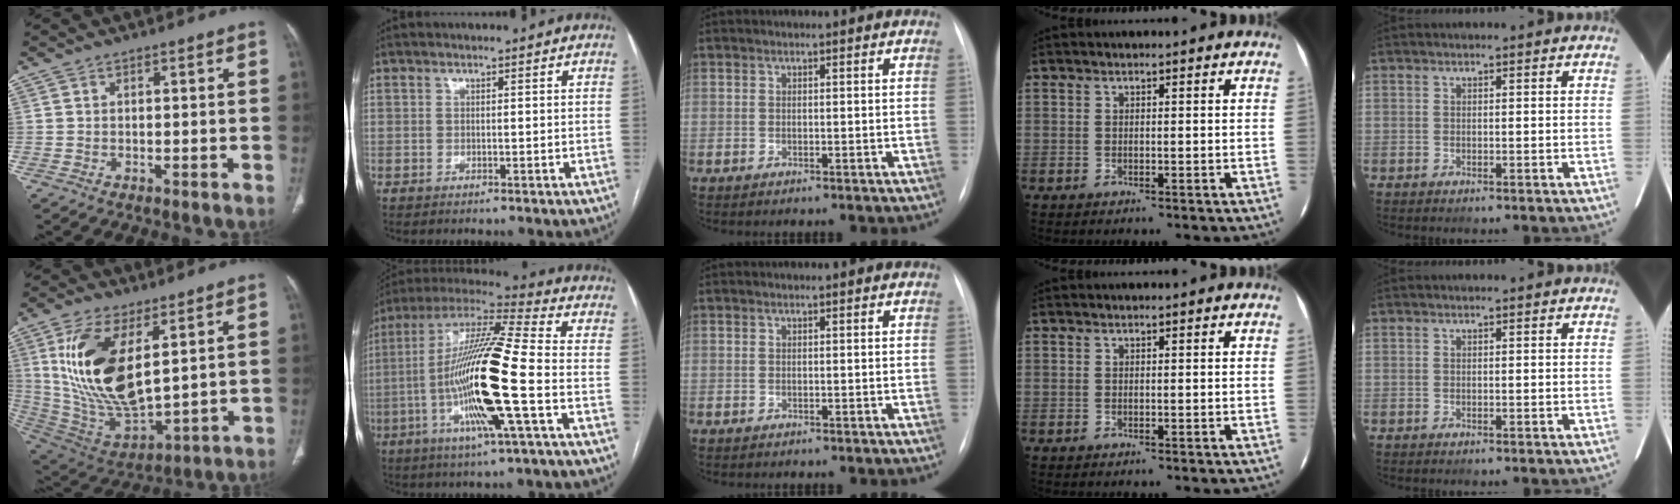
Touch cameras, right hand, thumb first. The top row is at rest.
{"thumb": {"total": 20.5, "force": [6.2, 9.6, 17.0], "torque": [-0.325, -0.030, 0.133]}, "index": {"total": 19.3, "force": [-4.3, 0.4, 18.8], "torque": [-0.374, -0.009, -0.090]}}